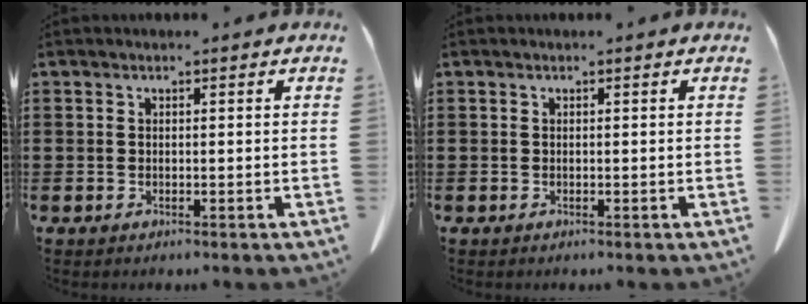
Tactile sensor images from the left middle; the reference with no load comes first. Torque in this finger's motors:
{"motor_torque": [0.07, 0.19, 0.07, -0.01]}